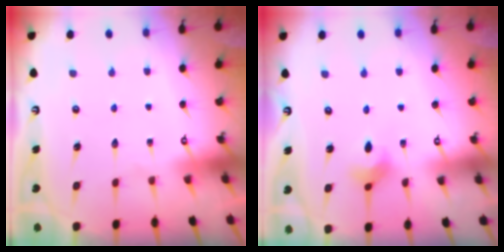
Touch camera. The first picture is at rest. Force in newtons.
{"total": 3.6, "press": 3.6, "slide": 0.6}